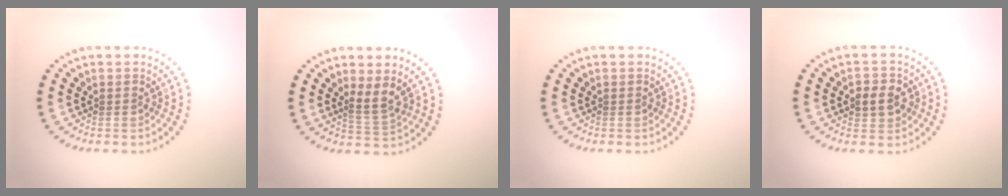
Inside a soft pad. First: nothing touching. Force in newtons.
{"total": 2.2, "press": 1.7, "slide": 1.4}
{"total": 0.0}
{"total": 2.7, "press": 2.7, "slide": 0.6}